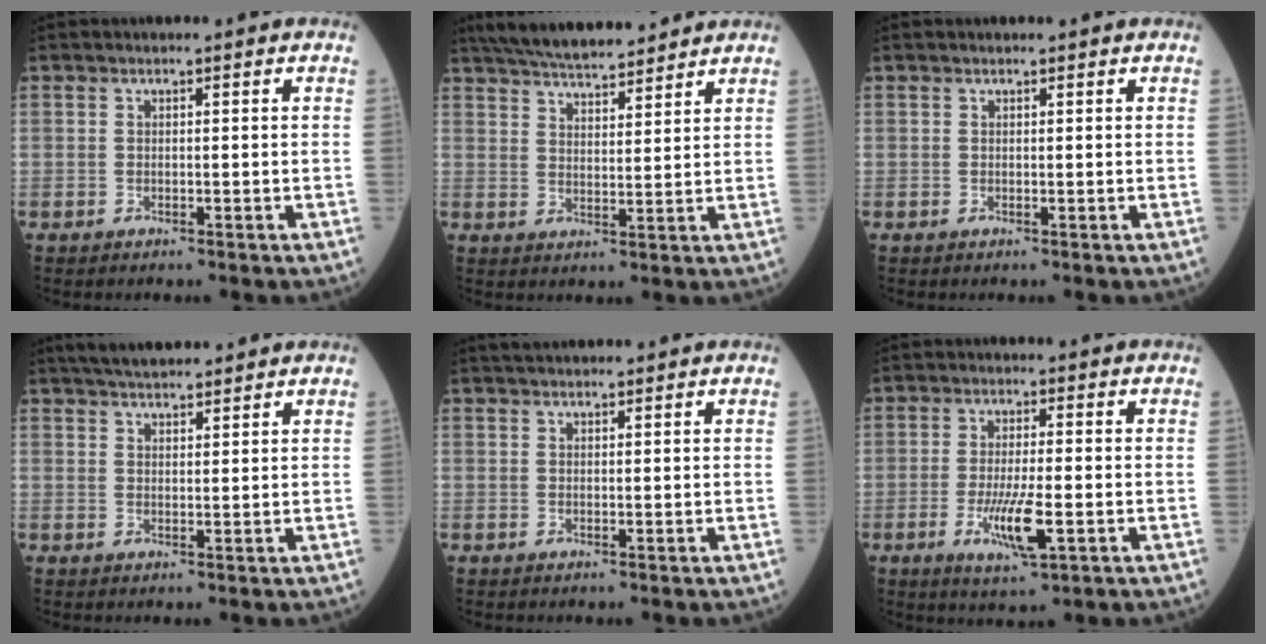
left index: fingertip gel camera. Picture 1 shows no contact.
{"total": 12.3, "force": [11.0, 2.0, 5.0], "torque": [-0.088, 0.019, 0.178]}
{"total": 0.0}
{"total": 7.5, "force": [6.7, 1.3, 3.0], "torque": [-0.049, 0.028, 0.107]}
{"total": 4.1, "force": [3.7, 0.8, 1.5], "torque": [-0.017, 0.035, 0.058]}
{"total": 6.9, "force": [-2.2, 1.0, 6.4], "torque": [-0.128, -0.015, -0.035]}